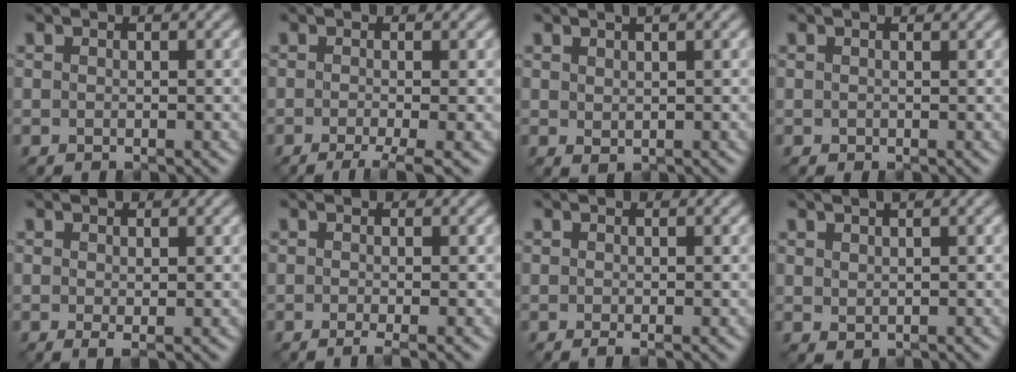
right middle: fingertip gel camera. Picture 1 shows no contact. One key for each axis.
{"total": 3.0, "fx": -1.6, "fy": 0.5, "fz": 2.4, "tx": -0.040, "ty": -0.008, "tz": -0.035}
{"total": 1.4, "fx": 0.9, "fy": 0.4, "fz": 1.0, "tx": -0.019, "ty": -0.003, "tz": 0.017}
{"total": 0.7, "fx": 0.6, "fy": 0.4, "fz": 0.1, "tx": -0.006, "ty": -0.001, "tz": 0.009}
{"total": 0.7, "fx": -0.1, "fy": 0.1, "fz": 0.7, "tx": -0.014, "ty": -0.007, "tz": -0.003}
{"total": 1.6, "fx": -0.8, "fy": 0.4, "fz": 1.4, "tx": -0.019, "ty": -0.010, "tz": -0.017}
{"total": 0.6, "fx": -0.4, "fy": 0.0, "fz": 0.4, "tx": -0.011, "ty": -0.007, "tz": -0.009}
{"total": 1.1, "fx": 0.8, "fy": 0.4, "fz": 0.8, "tx": -0.016, "ty": -0.002, "tz": 0.017}